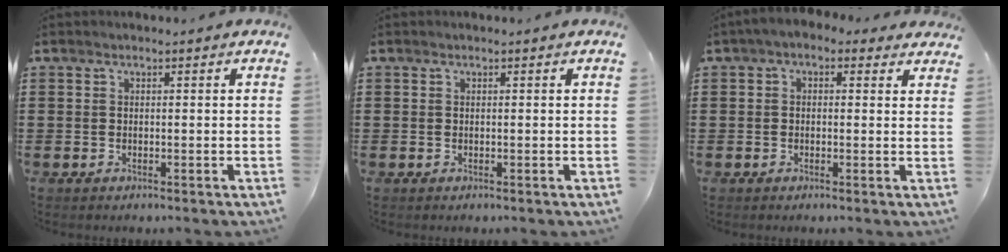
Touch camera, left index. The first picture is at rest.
{"total": 0.0}
{"total": 1.5, "force": [-0.2, 1.2, 0.8], "torque": [-0.020, 0.009, -0.008]}